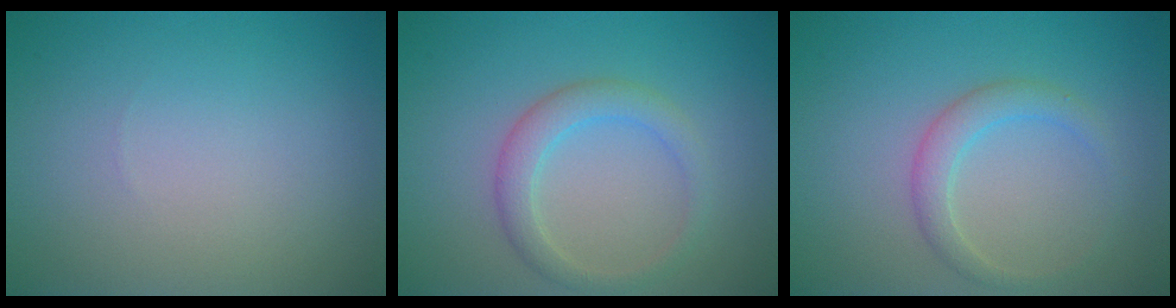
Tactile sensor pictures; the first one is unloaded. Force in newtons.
{"total": 2.7, "press": 2.7, "slide": 0.0}
{"total": 2.2, "press": 2.2, "slide": 0.1}